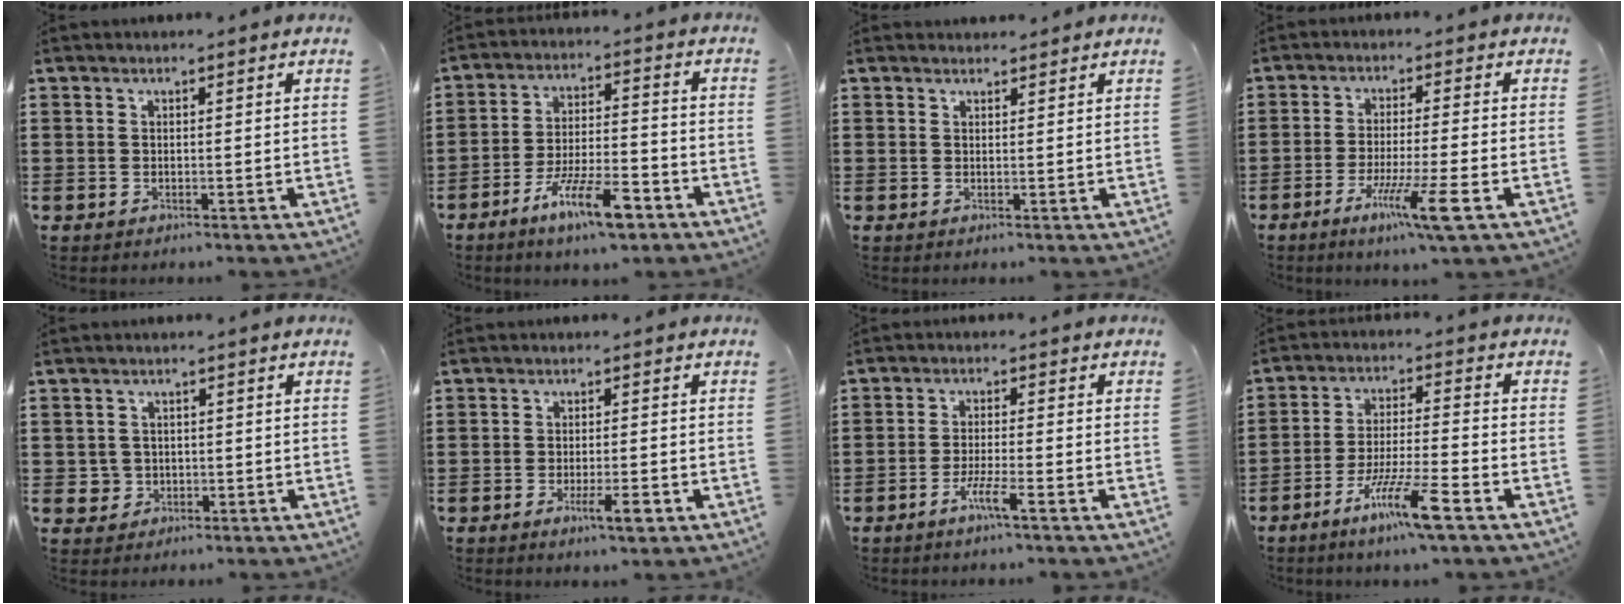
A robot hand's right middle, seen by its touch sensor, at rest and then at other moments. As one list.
[{"total": 10.0, "force": [-6.5, 2.4, 7.3], "torque": [-0.136, 0.005, -0.118]}, {"total": 1.2, "force": [1.1, 0.3, -0.1], "torque": [0.000, 0.002, 0.021]}, {"total": 7.9, "force": [-4.0, 0.3, 6.8], "torque": [-0.119, -0.012, -0.068]}, {"total": 2.0, "force": [-0.4, 2.0, 0.3], "torque": [-0.014, 0.006, -0.011]}, {"total": 3.9, "force": [-1.9, 0.9, 3.3], "torque": [-0.058, -0.004, -0.033]}, {"total": 3.9, "force": [-2.6, 0.1, 3.0], "torque": [-0.057, -0.003, -0.047]}, {"total": 9.4, "force": [-6.0, 0.6, 7.2], "torque": [-0.131, -0.005, -0.109]}]